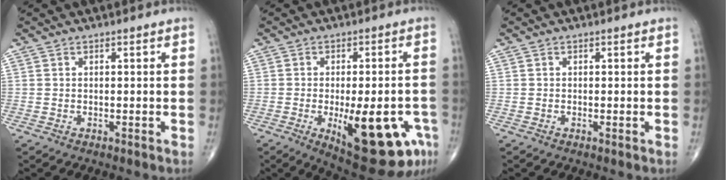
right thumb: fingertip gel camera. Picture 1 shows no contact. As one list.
[{"total": 18.4, "force": [-6.5, 7.0, 15.7], "torque": [-0.164, 0.008, -0.071]}, {"total": 0.0}]